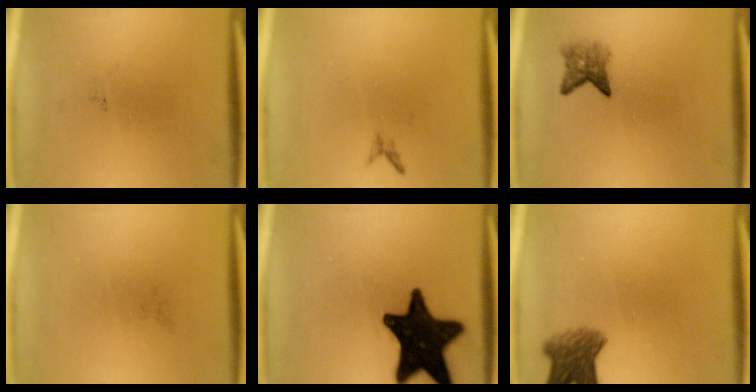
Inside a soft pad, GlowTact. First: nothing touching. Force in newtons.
{"total": 0.7}
{"total": 3.0}
{"total": 0.0}
{"total": 19.9}
{"total": 5.5}